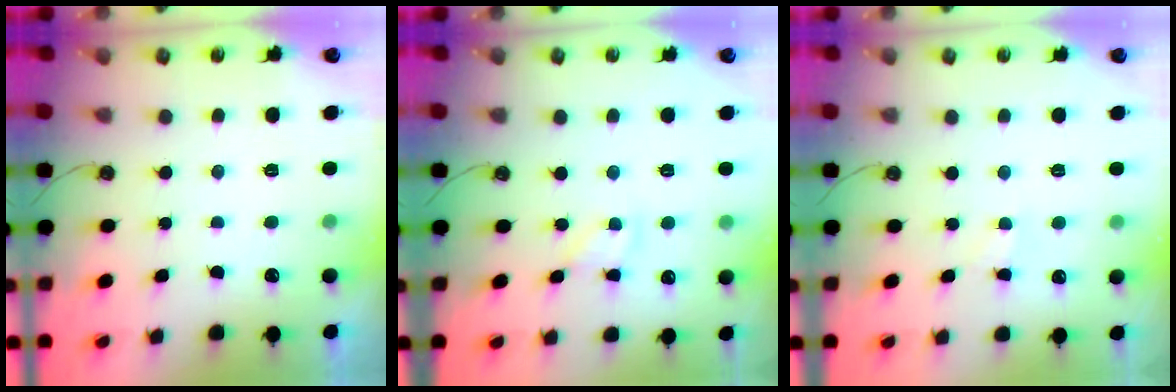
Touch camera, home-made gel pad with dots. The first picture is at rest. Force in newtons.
{"total": 3.9, "press": 3.9, "slide": 0.5}
{"total": 2.0, "press": 2.0, "slide": 0.3}